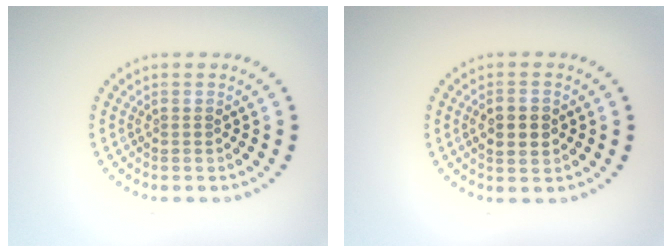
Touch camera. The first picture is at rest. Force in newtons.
{"total": 2.6, "press": 2.6, "slide": 0.2}